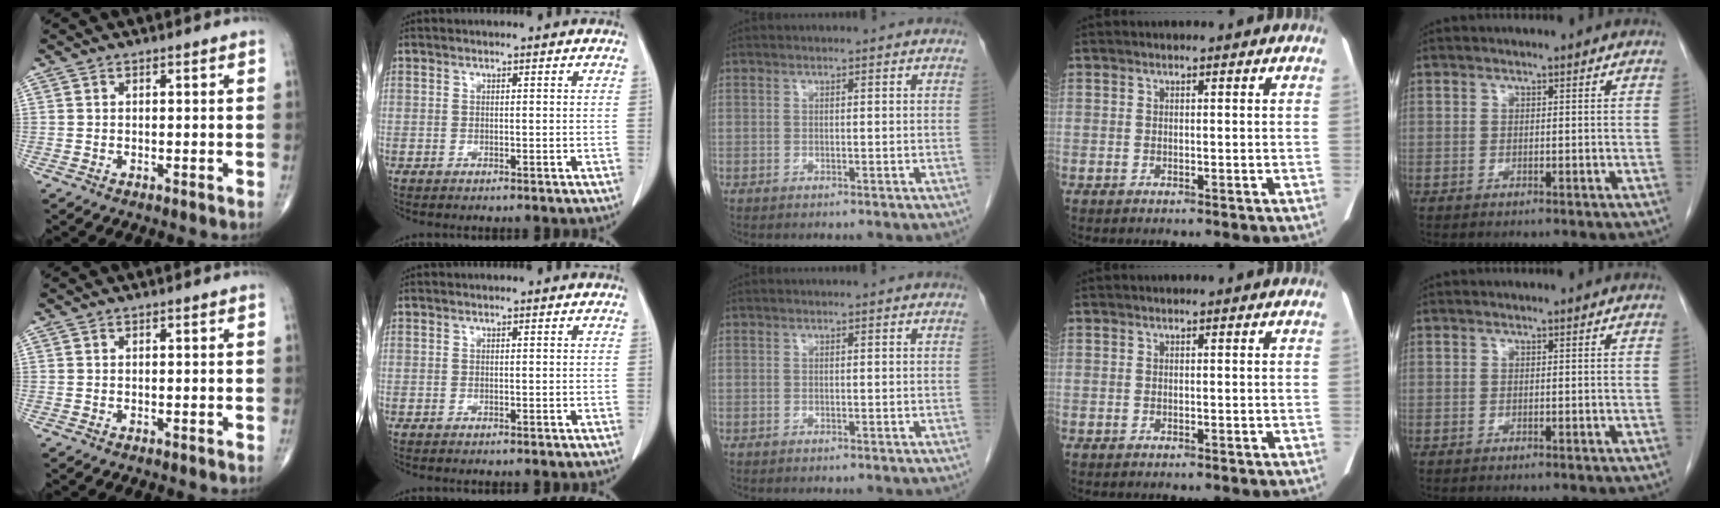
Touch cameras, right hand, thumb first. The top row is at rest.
{}